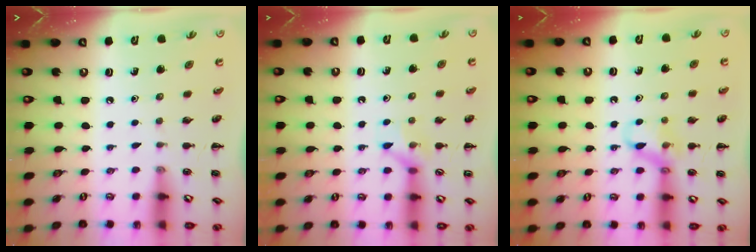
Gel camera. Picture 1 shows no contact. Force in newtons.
{"total": 7.2, "press": 7.2, "slide": 0.1}
{"total": 10.5, "press": 10.4, "slide": 1.2}